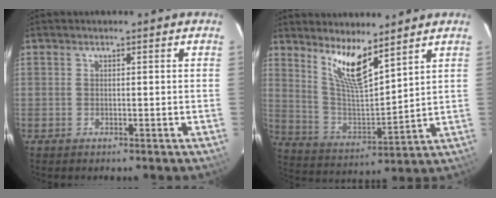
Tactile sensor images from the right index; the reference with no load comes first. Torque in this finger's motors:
{"motor_torque": [0.26, 0.25, 0.32, 0.09]}